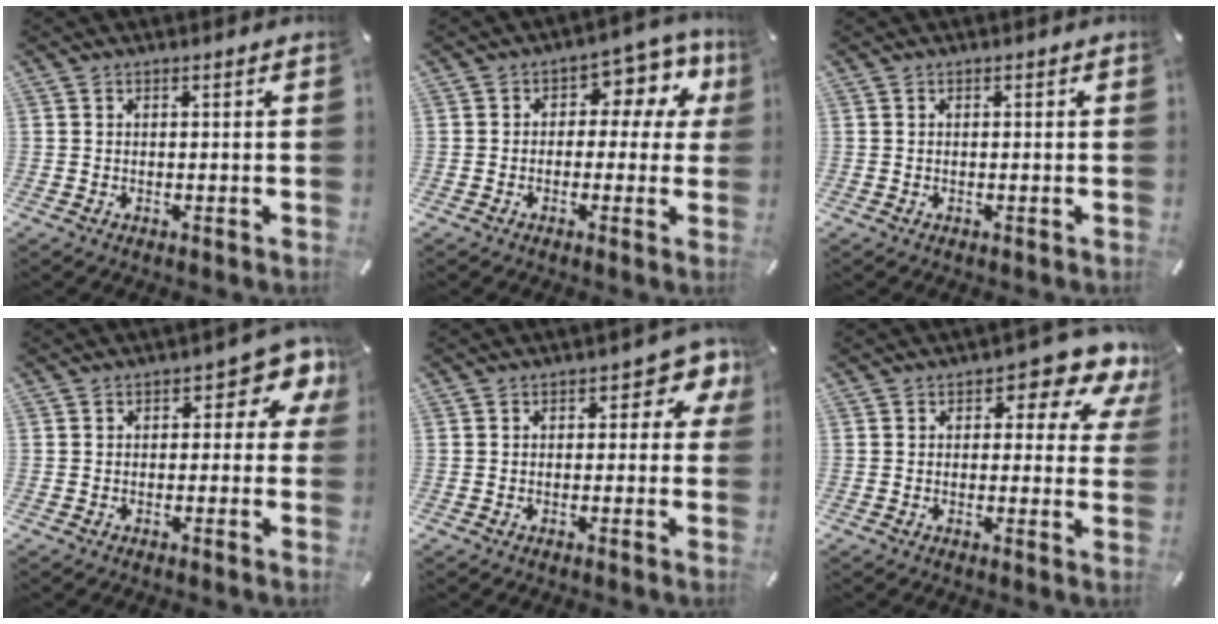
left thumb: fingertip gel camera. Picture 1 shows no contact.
{"total": 8.7, "force": [2.4, 5.8, 6.1], "torque": [-0.075, -0.013, 0.037]}
{"total": 0.0}
{"total": 7.0, "force": [2.4, 3.7, 5.5], "torque": [-0.070, -0.012, 0.034]}
{"total": 5.3, "force": [1.2, 3.1, 4.1], "torque": [-0.052, -0.001, 0.013]}
{"total": 8.8, "force": [4.9, 4.2, 6.0], "torque": [-0.066, -0.030, 0.074]}